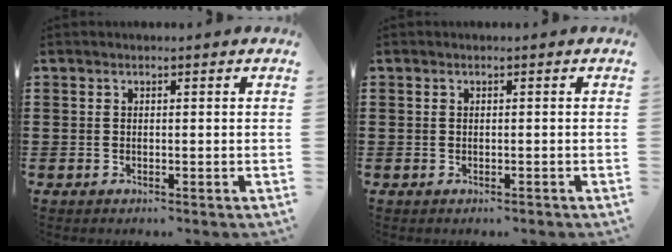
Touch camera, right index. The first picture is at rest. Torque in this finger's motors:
{"motor_torque": [0.29, 0.63, 0.00, 0.01]}